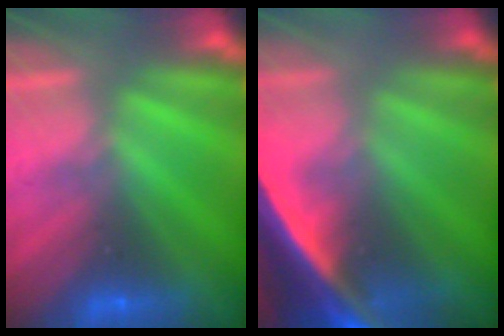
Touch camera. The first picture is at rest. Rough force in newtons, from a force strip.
{"total": 6.9}